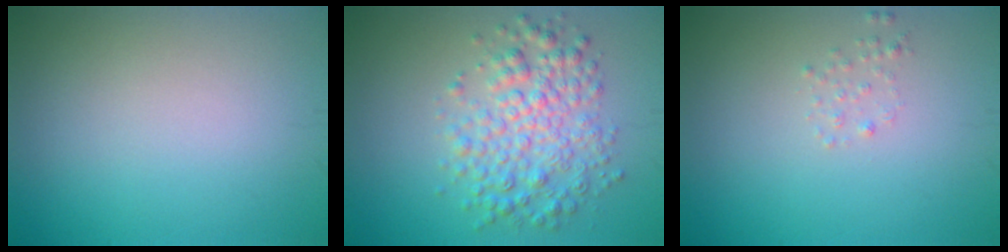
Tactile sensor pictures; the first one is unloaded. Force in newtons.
{"total": 4.9, "press": 4.9, "slide": 0.0}
{"total": 0.8, "press": 0.8, "slide": 0.1}